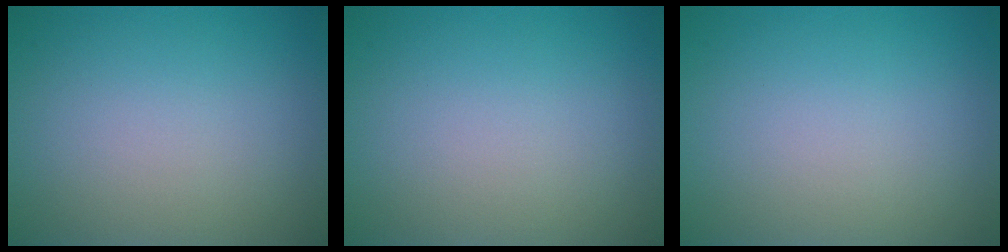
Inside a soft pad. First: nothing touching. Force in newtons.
{"total": 0.0}
{"total": 0.0}